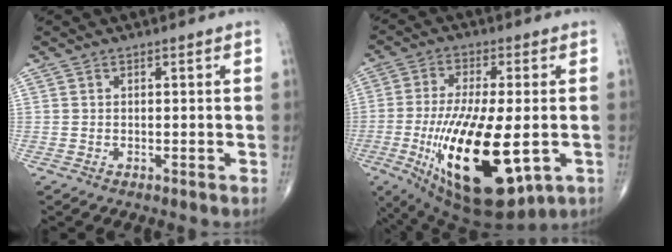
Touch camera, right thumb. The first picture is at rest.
{"total": 23.0, "force": [-5.2, 8.6, 20.7], "torque": [-0.393, -0.030, -0.066]}